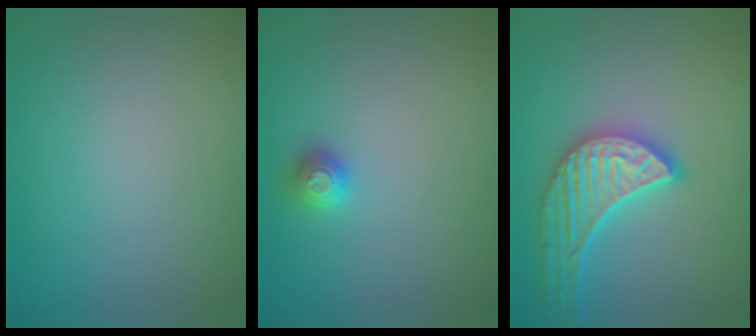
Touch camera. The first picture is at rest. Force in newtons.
{"total": 1.2, "press": 1.1, "slide": 0.2}
{"total": 4.5, "press": 4.2, "slide": 1.5}